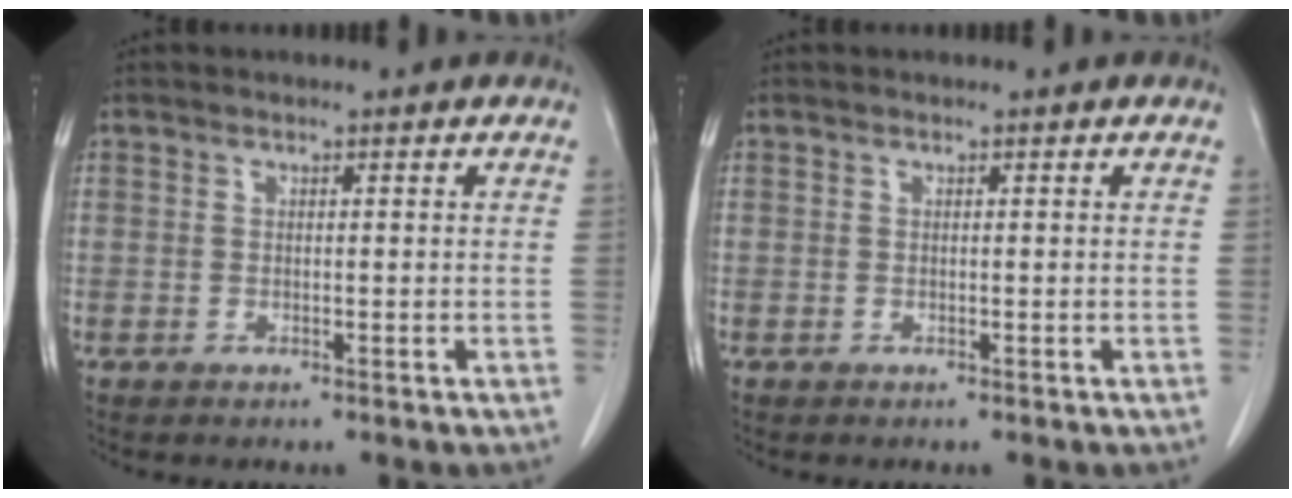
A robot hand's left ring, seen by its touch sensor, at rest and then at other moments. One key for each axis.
{"total": 0.0}